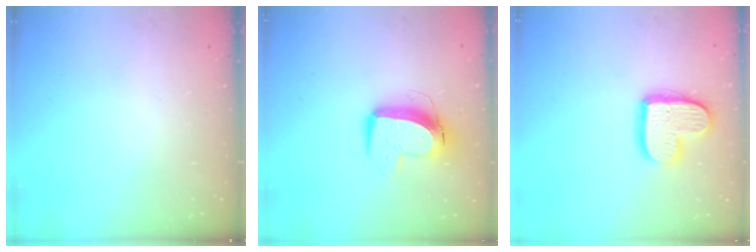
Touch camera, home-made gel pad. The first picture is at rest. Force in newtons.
{"total": 11.1, "press": 11.0, "slide": 1.3}
{"total": 14.4, "press": 14.3, "slide": 1.0}